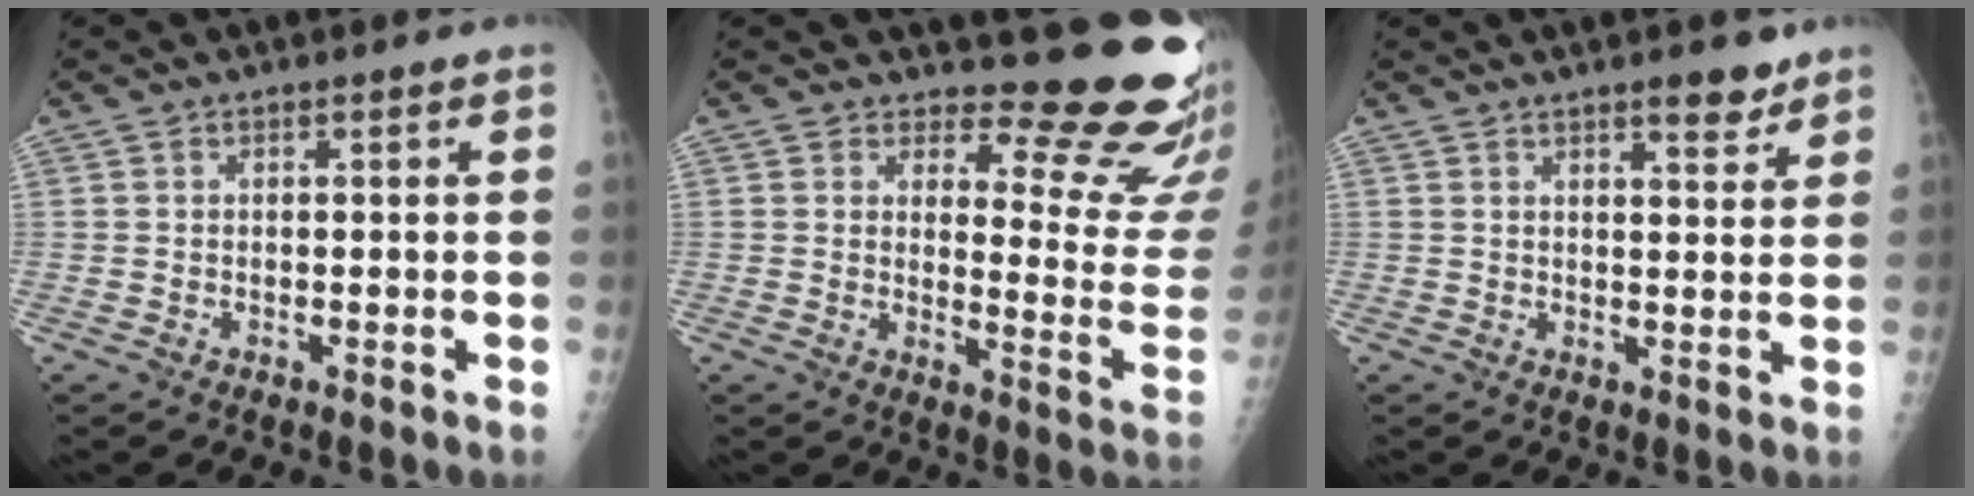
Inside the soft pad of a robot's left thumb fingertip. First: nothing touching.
{"total": 15.5, "force": [14.2, 4.0, 4.6], "torque": [-0.011, -0.162, 0.155]}
{"total": 4.7, "force": [3.5, 1.2, 2.8], "torque": [-0.021, -0.022, 0.049]}